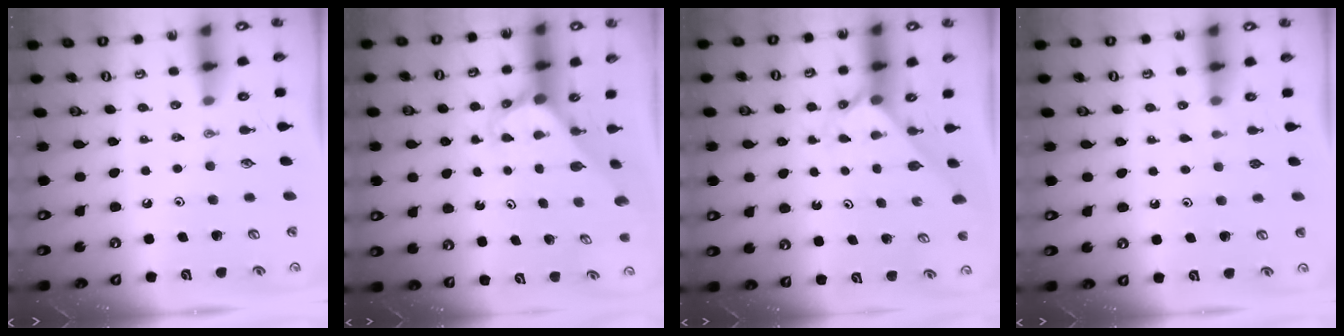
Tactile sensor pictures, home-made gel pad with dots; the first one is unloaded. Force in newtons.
{"total": 3.2, "press": 3.2, "slide": 0.2}
{"total": 2.0, "press": 2.0, "slide": 0.2}
{"total": 1.7, "press": 1.6, "slide": 0.2}